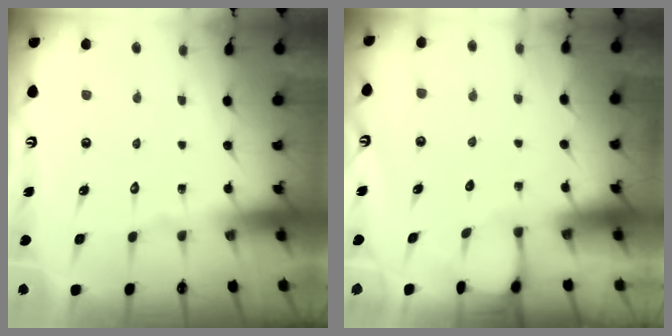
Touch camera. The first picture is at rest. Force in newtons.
{"total": 1.7, "press": 1.7, "slide": 0.1}